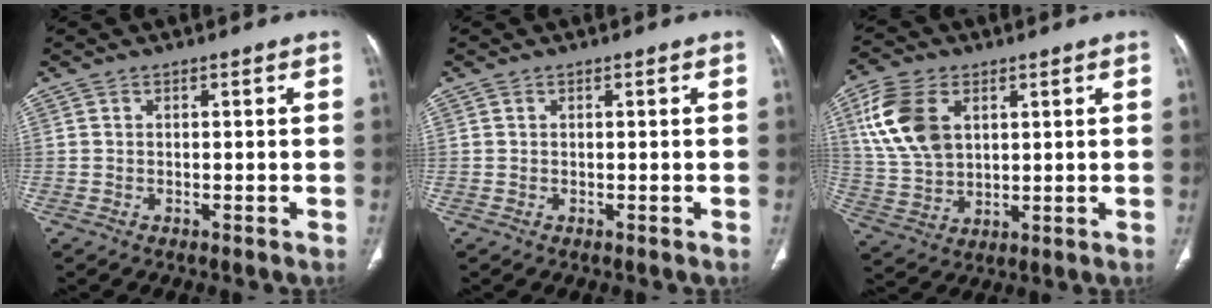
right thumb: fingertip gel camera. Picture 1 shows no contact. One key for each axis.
{"total": 0.0}
{"total": 12.9, "fx": 4.4, "fy": 8.3, "fz": 8.8, "tx": -0.171, "ty": -0.007, "tz": 0.093}